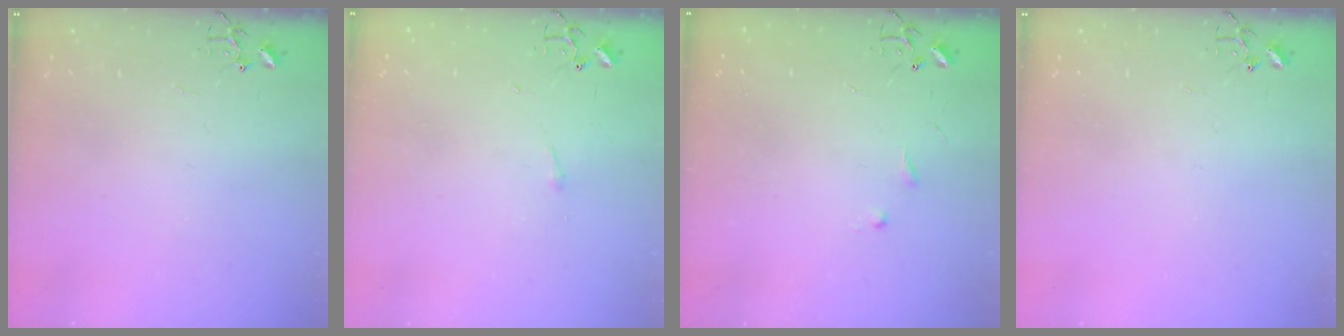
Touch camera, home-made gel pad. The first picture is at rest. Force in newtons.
{"total": 2.9, "press": 2.9, "slide": 0.5}
{"total": 5.3, "press": 5.2, "slide": 0.7}
{"total": 0.0}